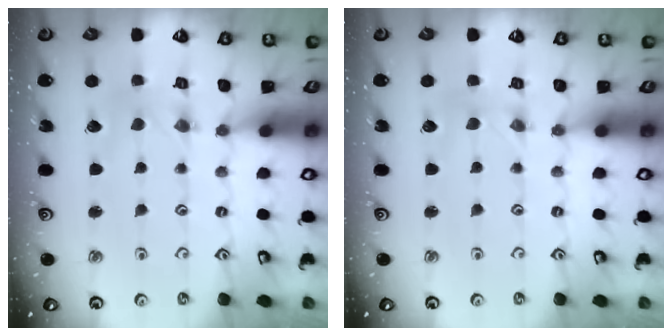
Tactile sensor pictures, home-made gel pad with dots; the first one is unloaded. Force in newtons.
{"total": 0.0}